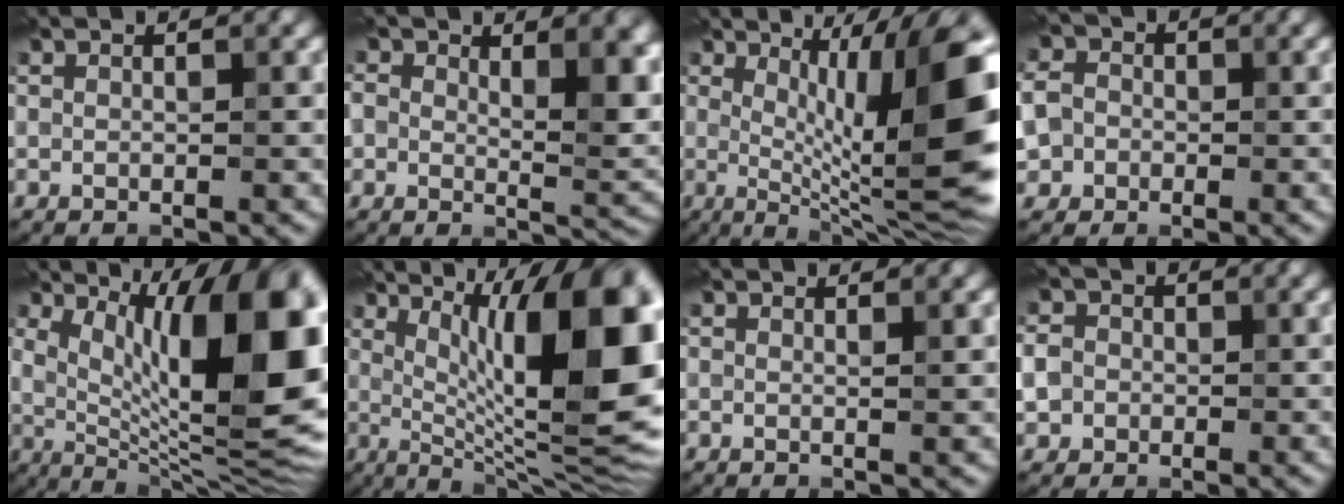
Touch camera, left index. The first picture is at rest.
{"total": 8.5, "force": [1.9, 5.0, 6.6], "torque": [-0.088, -0.005, 0.033]}
{"total": 12.6, "force": [1.5, 2.7, 12.2], "torque": [-0.167, 0.004, 0.025]}
{"total": 6.4, "force": [-1.3, 5.8, 2.4], "torque": [-0.050, 0.018, -0.056]}
{"total": 16.0, "force": [3.1, 6.0, 14.6], "torque": [-0.196, -0.001, 0.059]}
{"total": 15.5, "force": [2.8, 4.1, 14.7], "torque": [-0.189, 0.010, 0.048]}
{"total": 0.7, "force": [0.2, -0.2, 0.6], "torque": [-0.010, 0.002, 0.005]}
{"total": 6.2, "force": [-0.9, 5.7, 2.3], "torque": [-0.044, 0.023, -0.050]}